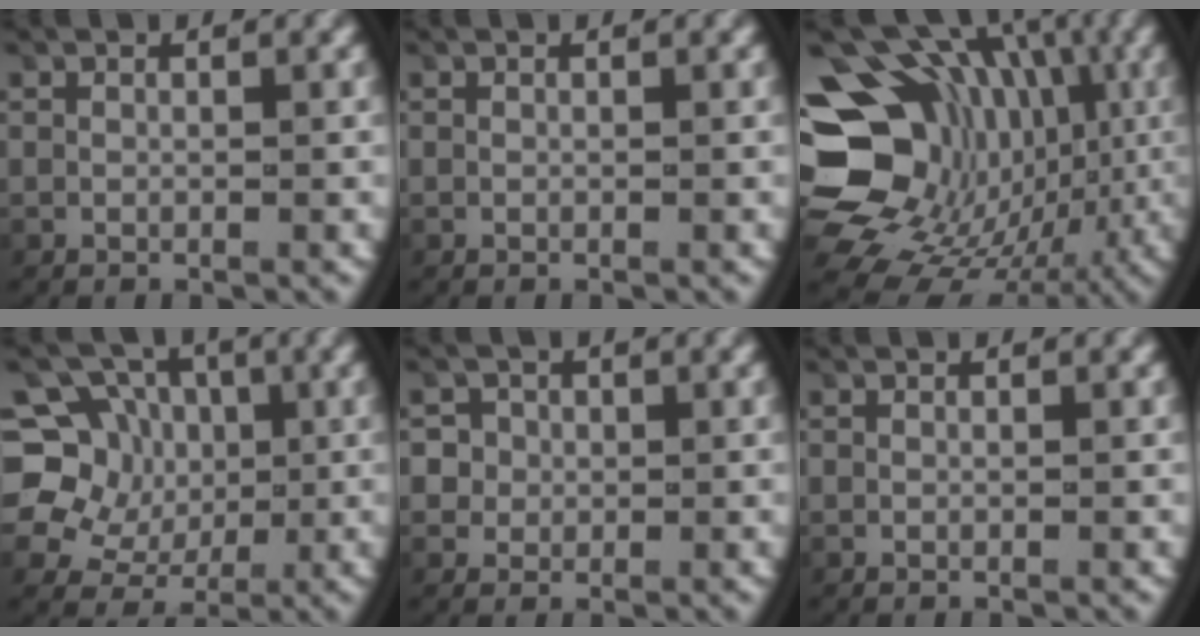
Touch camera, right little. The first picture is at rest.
{"total": 0.0}
{"total": 19.8, "force": [-0.2, 16.0, 11.7], "torque": [-0.226, -0.056, 0.010]}
{"total": 11.4, "force": [0.6, 10.4, 4.7], "torque": [-0.104, -0.035, 0.012]}
{"total": 4.6, "force": [0.2, 4.4, 1.4], "torque": [-0.039, -0.008, 0.000]}
{"total": 0.0}